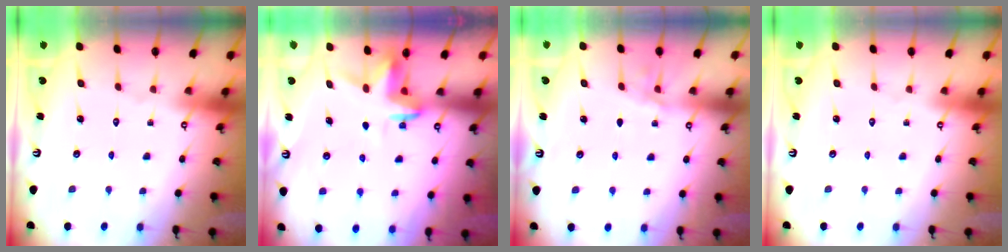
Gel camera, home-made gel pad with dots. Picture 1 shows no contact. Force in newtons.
{"total": 3.4, "press": 3.4, "slide": 0.2}
{"total": 2.6, "press": 2.6, "slide": 0.4}
{"total": 0.0}